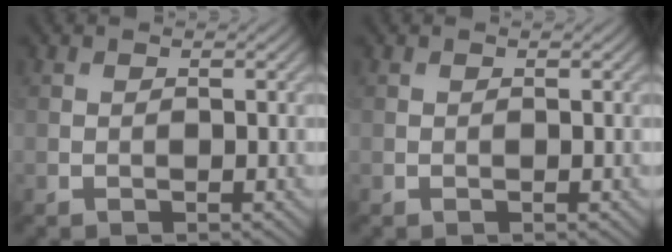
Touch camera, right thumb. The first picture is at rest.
{"total": 0.0}